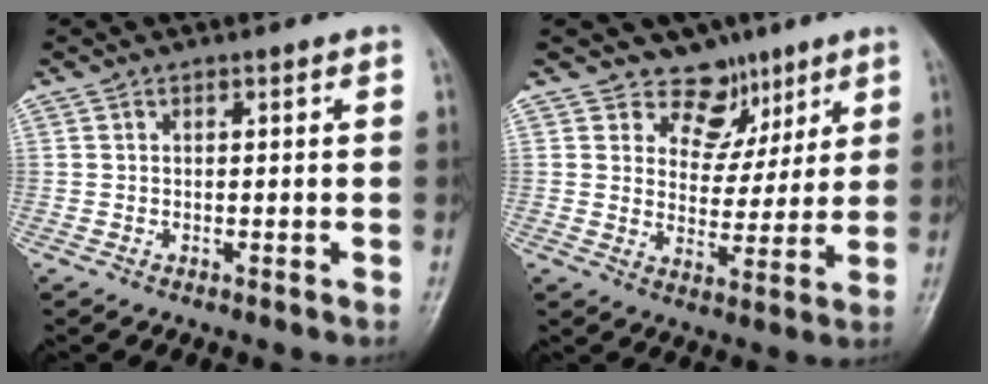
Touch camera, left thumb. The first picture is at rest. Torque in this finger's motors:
{"motor_torque": [-0.33, -0.07, -0.16, -0.16, -0.07]}